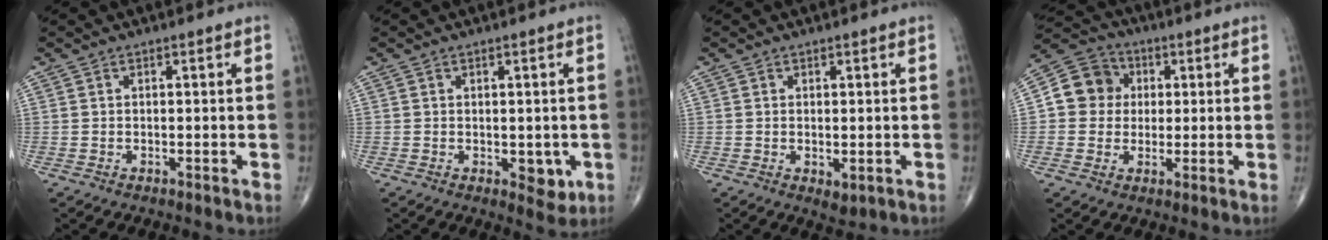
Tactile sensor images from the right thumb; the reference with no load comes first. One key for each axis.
{"total": 4.0, "fx": -0.8, "fy": 2.4, "fz": 3.2, "tx": -0.019, "ty": -0.006, "tz": -0.004}
{"total": 2.3, "fx": -0.4, "fy": 1.2, "fz": 1.9, "tx": -0.026, "ty": -0.007, "tz": 0.000}
{"total": 9.1, "fx": 1.0, "fy": 8.4, "fz": 3.4, "tx": -0.033, "ty": 0.013, "tz": 0.005}